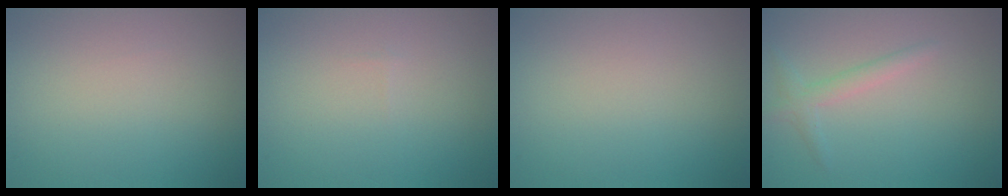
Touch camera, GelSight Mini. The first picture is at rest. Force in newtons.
{"total": 0.0}
{"total": 0.0}
{"total": 1.6, "press": 1.6, "slide": 0.1}